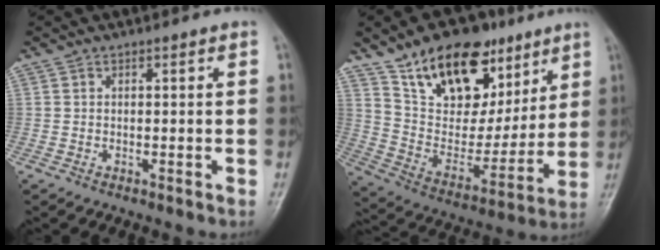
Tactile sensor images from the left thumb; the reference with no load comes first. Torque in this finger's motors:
{"motor_torque": [0.50, 0.84, 1.16, -1.60, 0.18]}